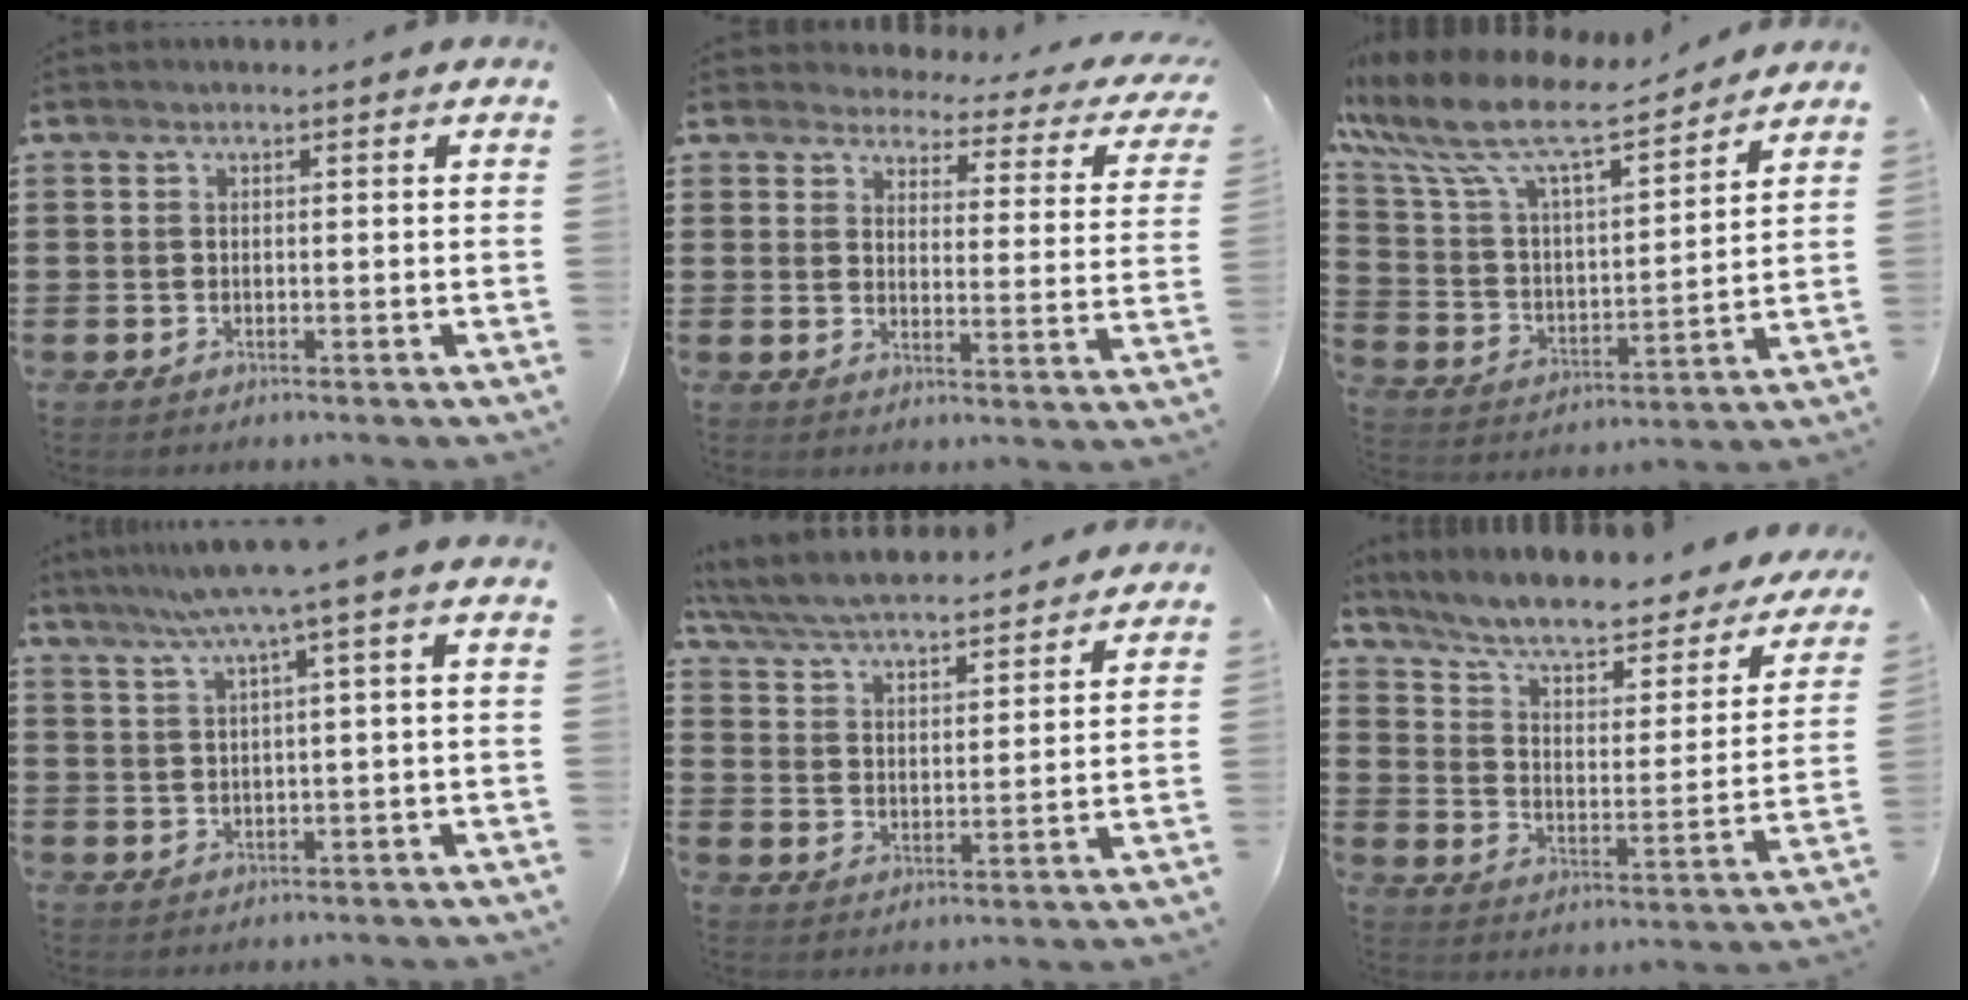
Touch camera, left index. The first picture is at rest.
{"total": 3.1, "force": [3.0, 0.7, 0.6], "torque": [-0.027, -0.027, 0.044]}
{"total": 10.7, "force": [8.3, 2.3, 6.3], "torque": [-0.153, -0.048, 0.141]}
{"total": 5.6, "force": [2.7, -0.9, 4.8], "torque": [-0.097, -0.013, 0.044]}
{"total": 5.8, "force": [5.6, 0.2, 1.7], "torque": [-0.058, -0.034, 0.094]}
{"total": 7.4, "force": [6.2, 1.2, 3.9], "torque": [-0.102, -0.042, 0.104]}